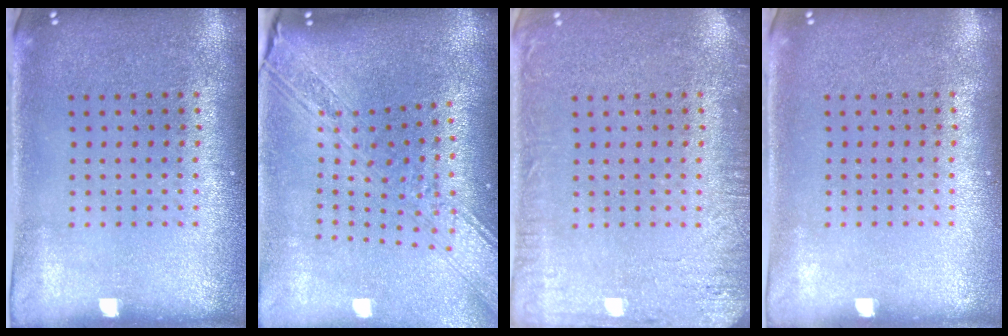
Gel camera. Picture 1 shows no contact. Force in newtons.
{"total": 3.3, "press": 2.4, "slide": 2.2}
{"total": 2.9, "press": 2.8, "slide": 0.4}
{"total": 0.0}